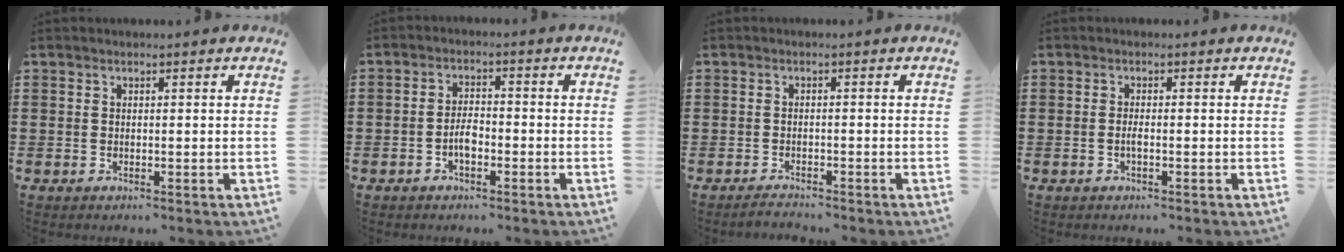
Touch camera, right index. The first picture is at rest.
{"total": 3.2, "force": [-1.2, 1.6, 2.5], "torque": [-0.055, 0.001, -0.025]}
{"total": 1.5, "force": [-1.5, 0.0, -0.1], "torque": [-0.003, 0.002, -0.032]}
{"total": 1.3, "force": [-0.4, 0.1, 1.2], "torque": [-0.025, -0.003, -0.007]}